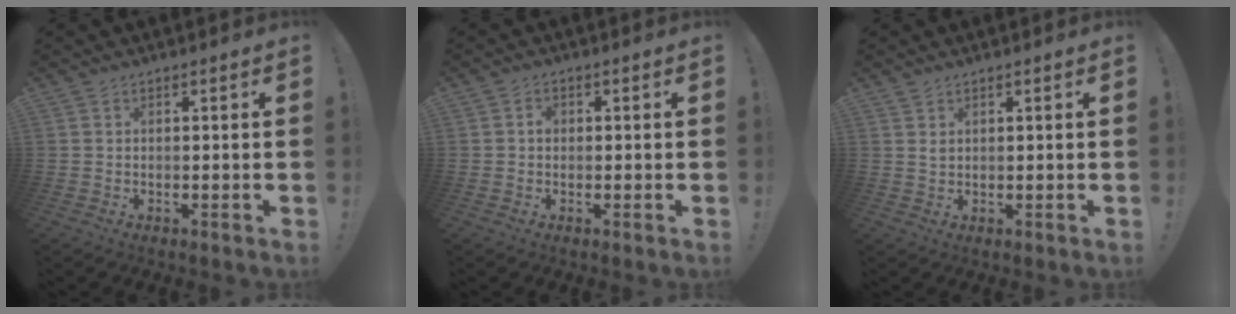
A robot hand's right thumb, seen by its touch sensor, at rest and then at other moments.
{"total": 1.6, "force": [-0.1, 1.3, 0.9], "torque": [-0.010, 0.003, -0.006]}
{"total": 1.4, "force": [0.9, 0.5, 0.9], "torque": [-0.013, -0.003, 0.017]}